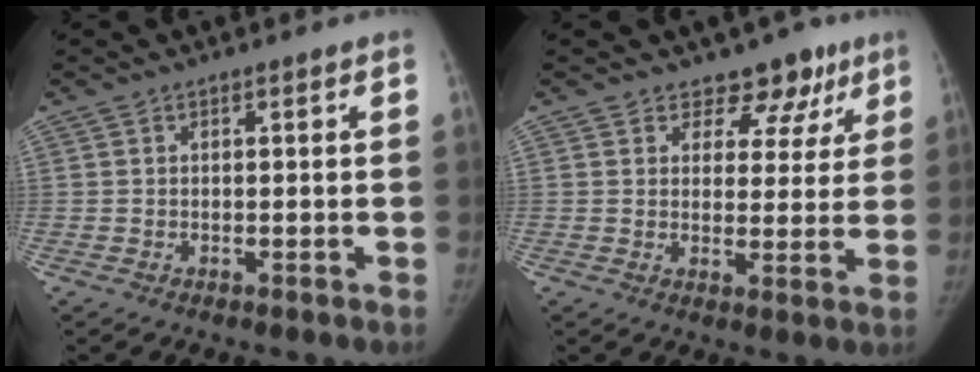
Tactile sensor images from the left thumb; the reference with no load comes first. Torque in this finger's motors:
{"motor_torque": [-0.17, 0.36, -0.03, -0.18, -0.03]}